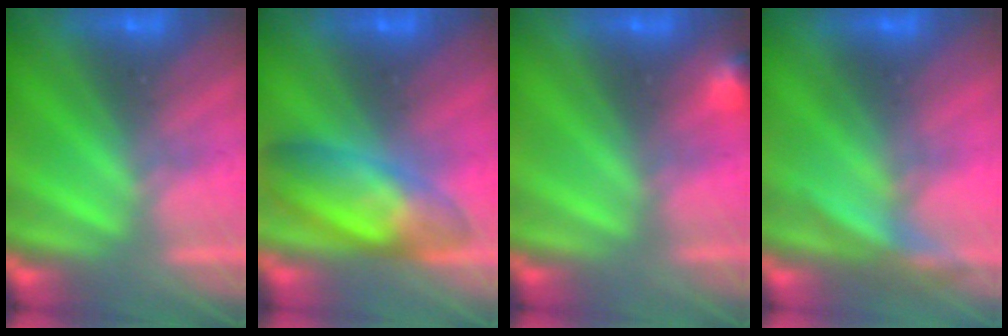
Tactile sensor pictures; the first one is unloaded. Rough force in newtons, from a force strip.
{"total": 7.9}
{"total": 3.0}
{"total": 2.9}